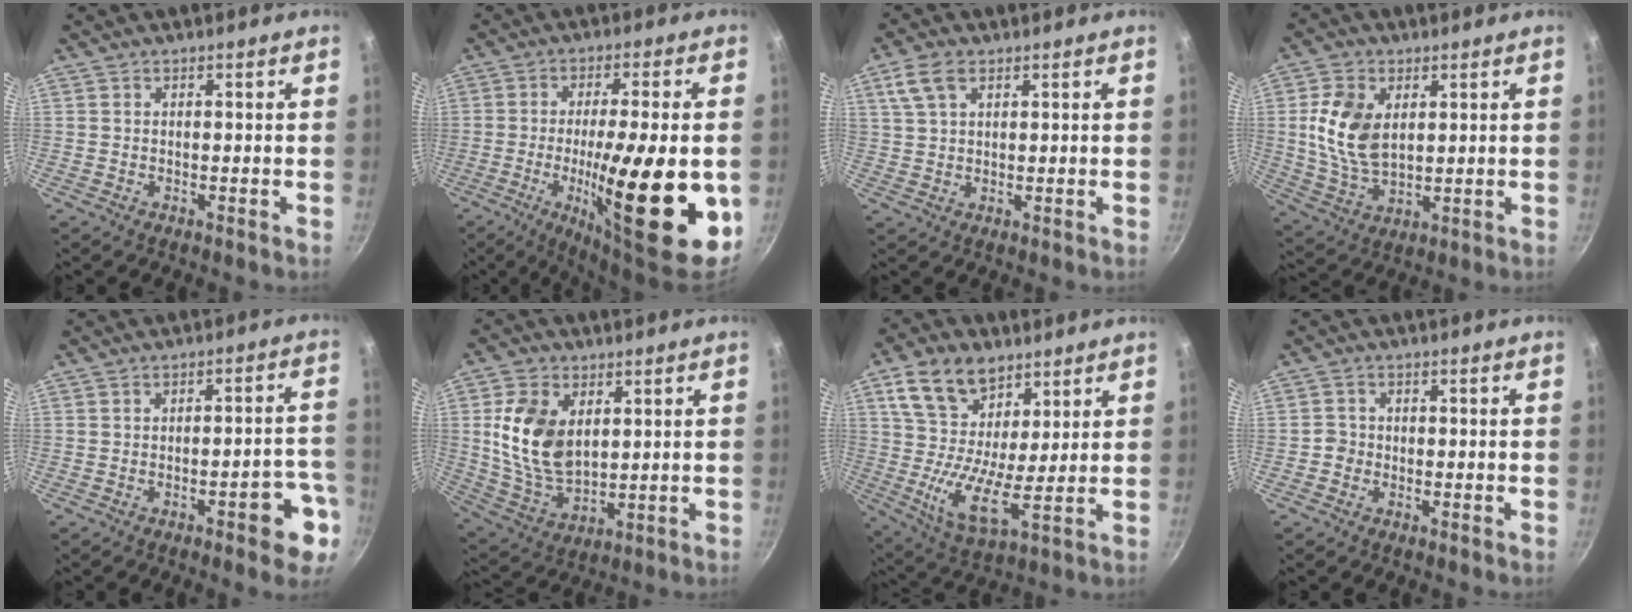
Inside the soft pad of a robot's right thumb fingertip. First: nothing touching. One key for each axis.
{"total": 22.6, "fx": -4.6, "fy": 5.5, "fz": 21.5, "tx": -0.314, "ty": 0.001, "tz": -0.065}
{"total": 5.8, "fx": 2.8, "fy": 3.3, "fz": 3.9, "tx": -0.073, "ty": 0.004, "tz": 0.053}
{"total": 11.6, "fx": 2.5, "fy": 7.3, "fz": 8.7, "tx": -0.161, "ty": -0.017, "tz": 0.053}
{"total": 8.8, "fx": -3.9, "fy": 3.0, "fz": 7.2, "tx": -0.063, "ty": 0.033, "tz": -0.045}
{"total": 14.0, "fx": 3.1, "fy": 9.1, "fz": 10.2, "tx": -0.179, "ty": -0.022, "tz": 0.071}
{"total": 15.4, "fx": 7.5, "fy": 9.1, "fz": 9.9, "tx": -0.167, "ty": -0.032, "tz": 0.134}
{"total": 1.9, "fx": -0.8, "fy": 1.7, "fz": 0.4, "tx": 0.004, "ty": 0.008, "tz": -0.017}